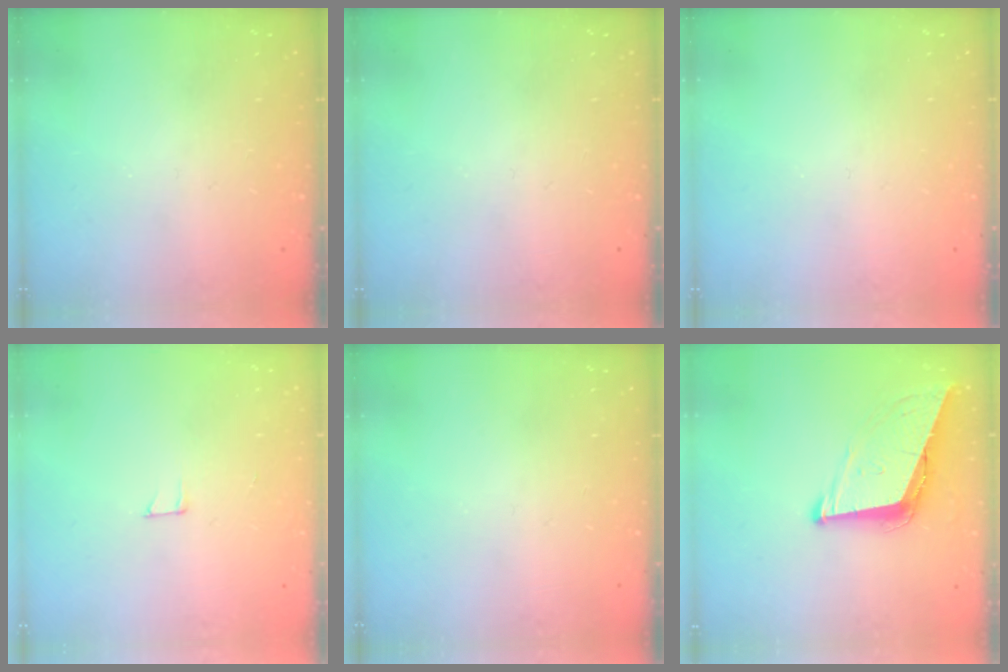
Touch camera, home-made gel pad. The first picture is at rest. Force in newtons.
{"total": 0.0}
{"total": 0.0}
{"total": 3.9, "press": 3.9, "slide": 0.2}
{"total": 0.0}
{"total": 9.2, "press": 8.8, "slide": 2.7}